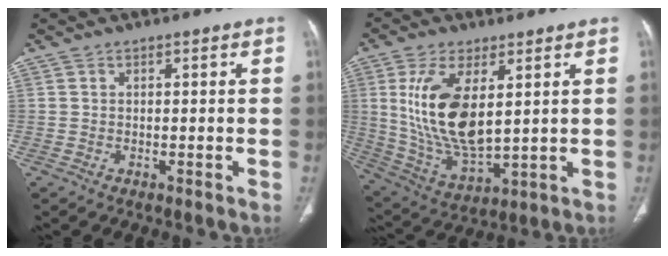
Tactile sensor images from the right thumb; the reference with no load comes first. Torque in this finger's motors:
{"motor_torque": [-0.92, 1.71, 1.92, 0.44, 0.63]}